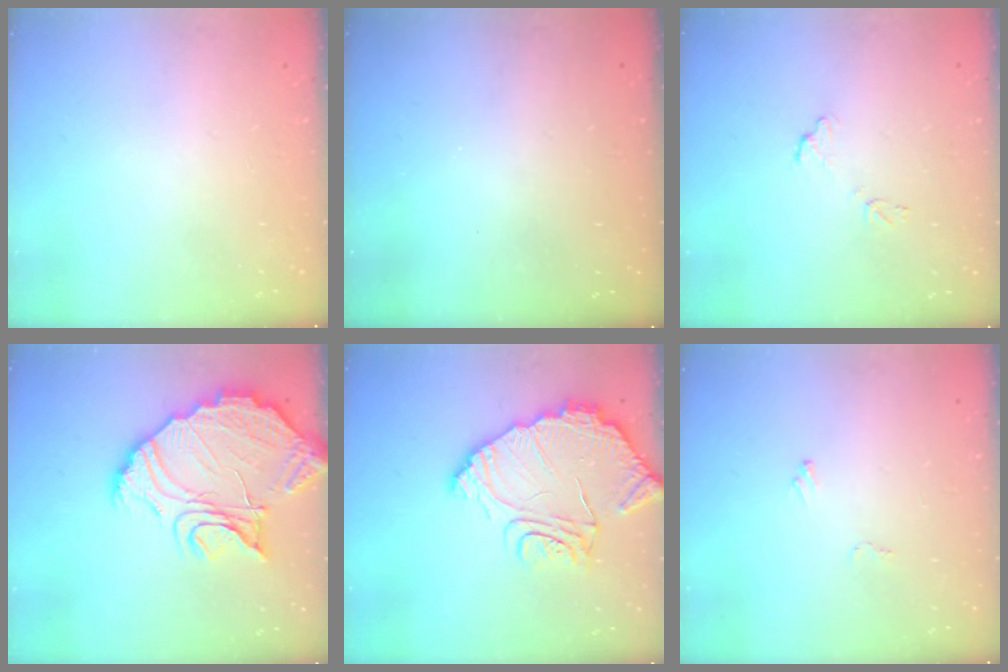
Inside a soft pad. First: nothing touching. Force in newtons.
{"total": 3.1, "press": 3.1, "slide": 0.1}
{"total": 6.4, "press": 6.4, "slide": 0.3}
{"total": 21.1, "press": 21.1, "slide": 1.6}
{"total": 15.0, "press": 14.9, "slide": 1.4}
{"total": 5.6, "press": 5.6, "slide": 0.2}